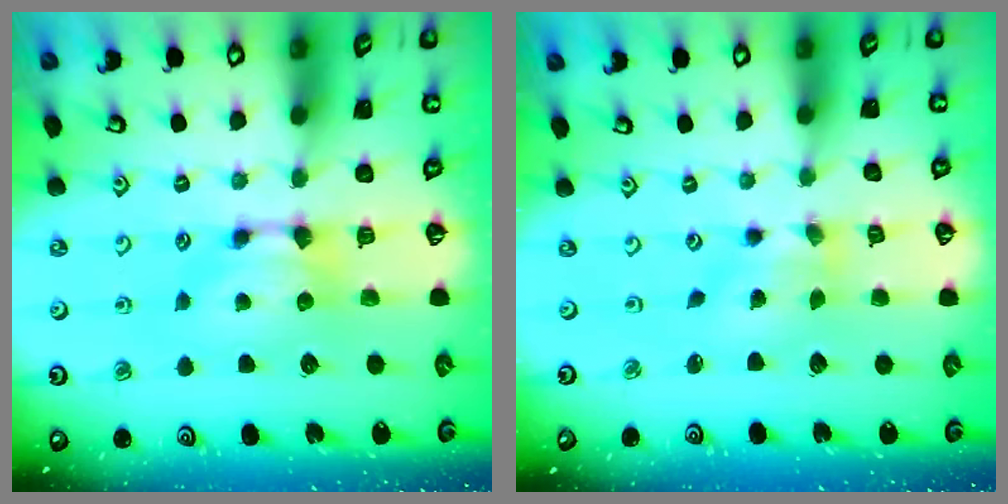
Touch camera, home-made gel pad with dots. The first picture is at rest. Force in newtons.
{"total": 1.6, "press": 0.6, "slide": 1.5}